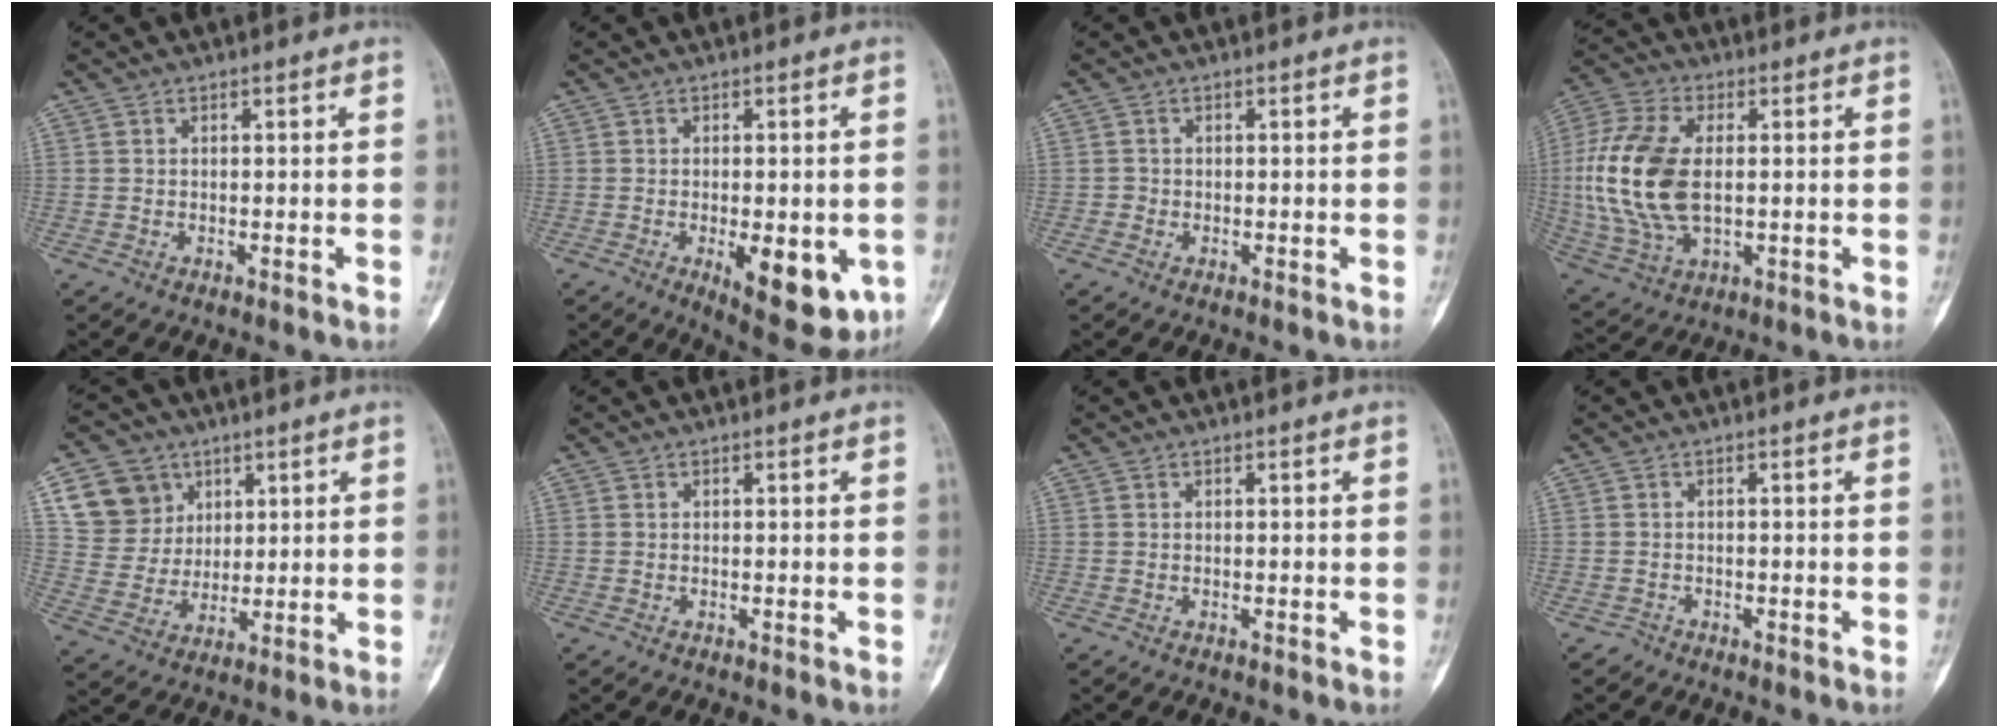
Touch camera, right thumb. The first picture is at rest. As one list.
[{"total": 12.2, "force": [-3.5, 4.9, 10.6], "torque": [-0.122, -0.016, -0.035]}, {"total": 0.8, "force": [-0.2, 0.7, 0.0], "torque": [0.002, 0.004, -0.006]}, {"total": 17.5, "force": [0.5, 10.0, 14.4], "torque": [-0.322, 0.000, 0.016]}, {"total": 10.9, "force": [5.0, 9.3, 3.0], "torque": [-0.023, -0.018, 0.102]}, {"total": 0.0}, {"total": 0.0}, {"total": 1.0, "force": [-0.8, 0.6, -0.3], "torque": [0.003, 0.003, -0.020]}]